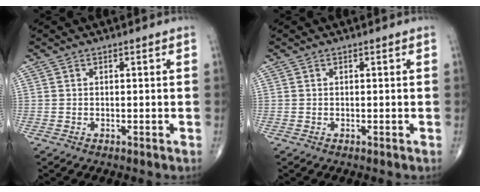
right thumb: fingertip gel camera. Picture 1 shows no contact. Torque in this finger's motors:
{"motor_torque": [0.00, 0.00, 0.00, 0.00, 0.00]}